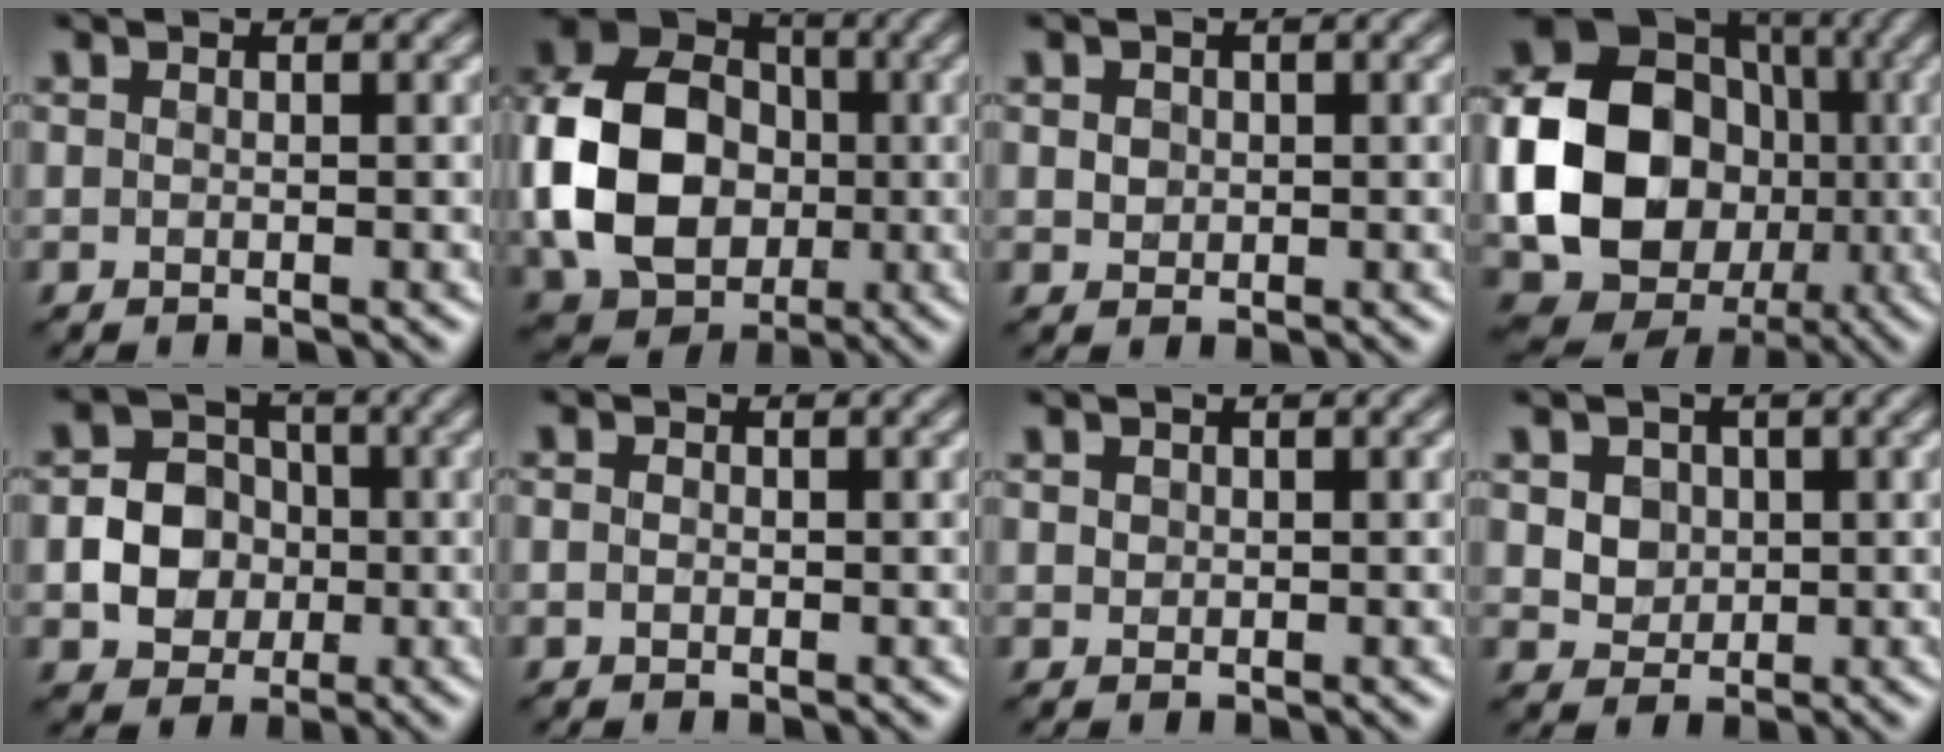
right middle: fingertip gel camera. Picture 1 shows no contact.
{"total": 12.6, "force": [-1.5, 9.8, 7.8], "torque": [-0.168, 0.007, -0.035]}
{"total": 1.3, "force": [0.2, 1.1, 0.6], "torque": [-0.014, 0.003, 0.005]}
{"total": 17.3, "force": [-1.9, 14.9, 8.6], "torque": [-0.163, -0.019, -0.054]}
{"total": 4.9, "force": [-1.1, 4.1, 2.5], "torque": [-0.042, 0.003, -0.025]}
{"total": 0.6, "force": [-0.2, 0.5, 0.3], "torque": [-0.007, -0.001, -0.008]}
{"total": 0.6, "force": [0.2, 0.5, 0.1], "torque": [-0.003, -0.001, 0.006]}
{"total": 4.3, "force": [1.4, 3.5, 2.1], "torque": [-0.049, 0.011, 0.026]}